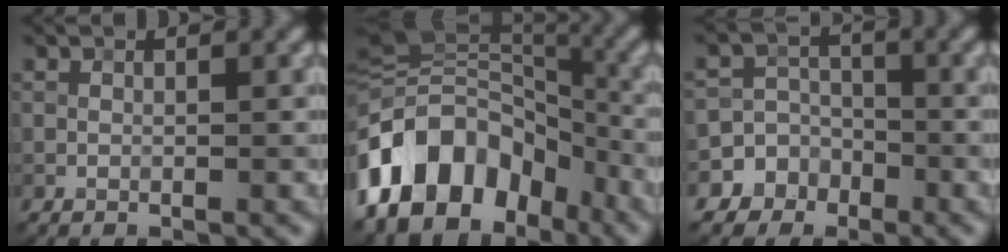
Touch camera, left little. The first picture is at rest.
{"total": 15.3, "force": [-7.4, 10.4, 8.4], "torque": [-0.184, 0.007, -0.138]}
{"total": 6.7, "force": [-3.6, 5.7, -0.1], "torque": [0.017, 0.005, -0.079]}